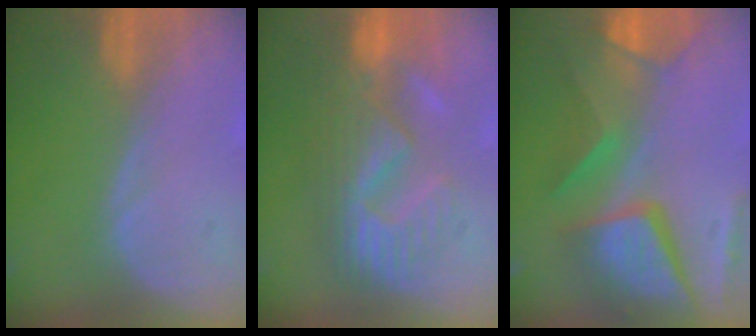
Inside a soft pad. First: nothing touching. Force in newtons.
{"total": 11.0, "press": 9.7, "slide": 5.3}
{"total": 12.1, "press": 9.9, "slide": 7.0}